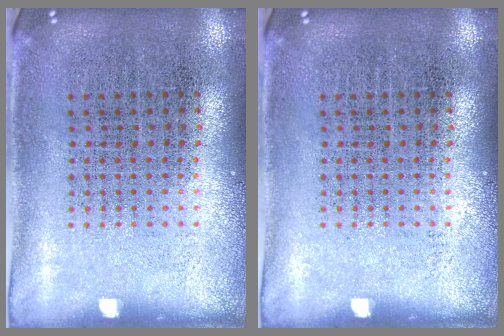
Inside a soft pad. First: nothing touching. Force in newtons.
{"total": 0.0}